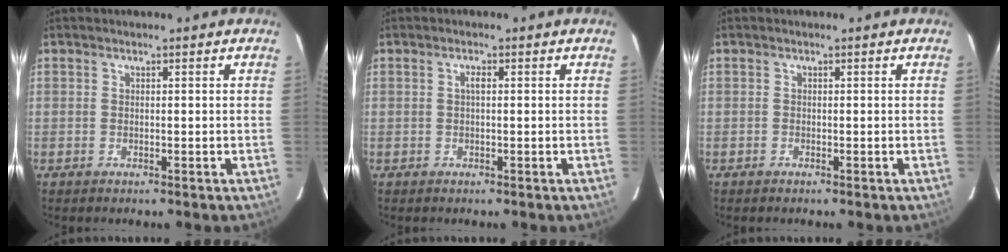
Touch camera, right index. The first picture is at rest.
{"total": 1.1, "force": [0.1, 0.3, 1.0], "torque": [-0.019, 0.005, 0.000]}
{"total": 0.0}